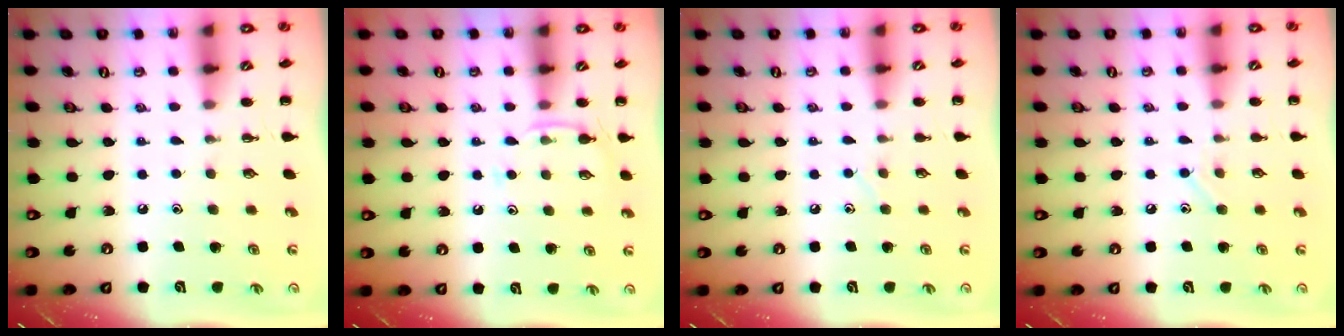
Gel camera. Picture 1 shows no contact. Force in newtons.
{"total": 6.5, "press": 6.3, "slide": 1.6}
{"total": 3.9, "press": 3.8, "slide": 1.1}
{"total": 7.1, "press": 6.9, "slide": 1.5}